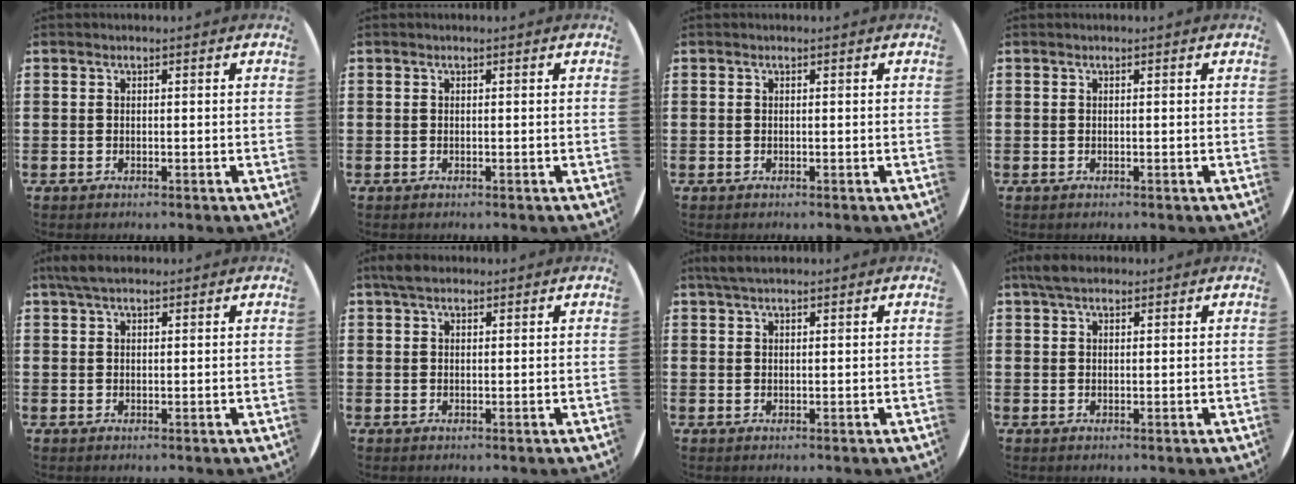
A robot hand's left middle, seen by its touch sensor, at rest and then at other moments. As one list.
[{"total": 0.0}, {"total": 0.0}, {"total": 0.0}, {"total": 2.8, "force": [2.1, 0.9, 1.6], "torque": [-0.036, 0.007, 0.038]}, {"total": 2.3, "force": [1.8, 1.0, 1.1], "torque": [-0.017, 0.005, 0.030]}, {"total": 2.0, "force": [1.7, 0.4, 1.1], "torque": [-0.023, 0.005, 0.030]}, {"total": 2.7, "force": [2.1, 1.1, 1.4], "torque": [-0.032, 0.009, 0.039]}]